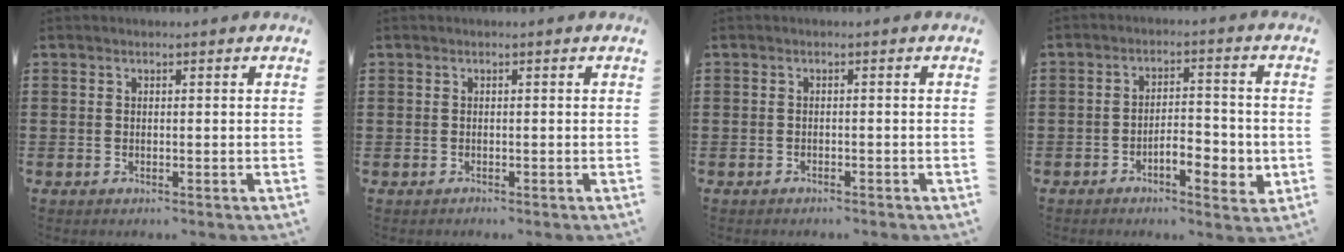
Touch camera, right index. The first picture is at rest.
{"total": 0.5, "force": [-0.3, 0.4, -0.1], "torque": [0.001, 0.004, -0.008]}
{"total": 0.8, "force": [-0.8, 0.2, 0.2], "torque": [-0.006, -0.001, -0.016]}
{"total": 5.4, "force": [-2.3, 2.1, 4.4], "torque": [-0.066, 0.006, -0.044]}